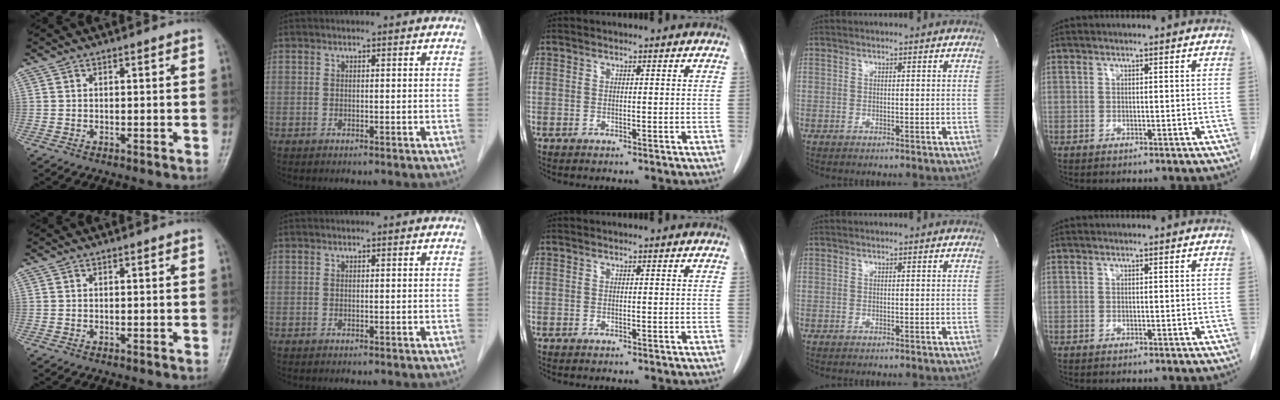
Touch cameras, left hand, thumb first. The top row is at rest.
{}